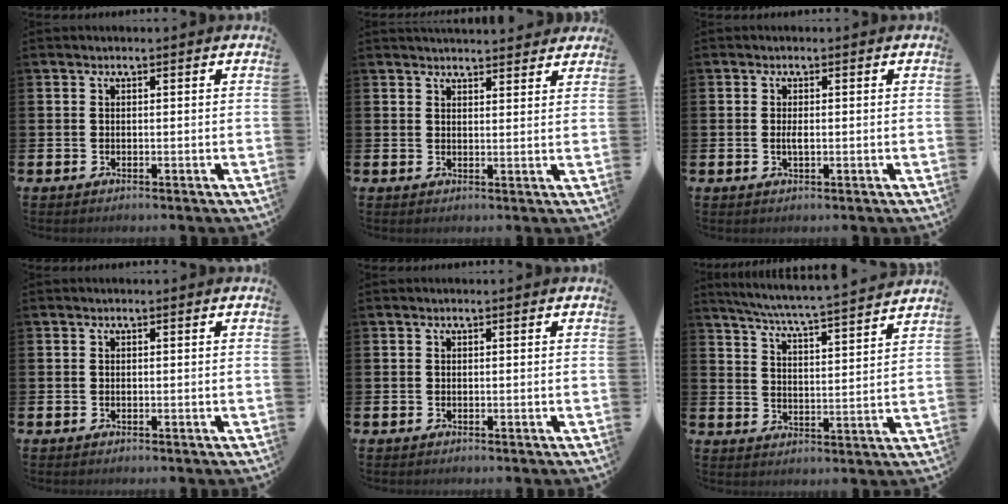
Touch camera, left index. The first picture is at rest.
{"total": 3.2, "force": [3.1, 0.6, 0.1], "torque": [0.002, -0.018, 0.055]}
{"total": 1.3, "force": [0.0, 0.5, 1.2], "torque": [-0.017, -0.001, -0.003]}
{"total": 0.0}
{"total": 0.0}
{"total": 6.1, "force": [5.8, -0.5, 1.9], "torque": [-0.058, -0.045, 0.097]}